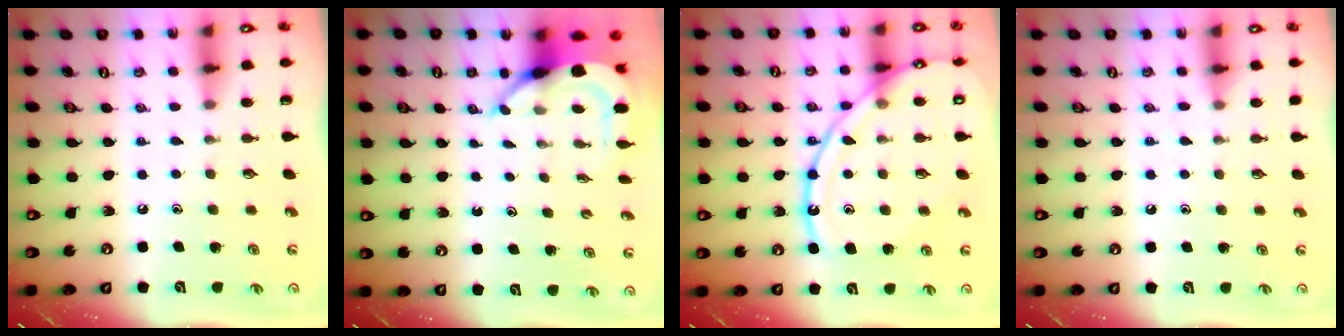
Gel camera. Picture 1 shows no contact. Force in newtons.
{"total": 6.5, "press": 6.4, "slide": 0.9}
{"total": 15.9, "press": 15.8, "slide": 1.5}
{"total": 4.7, "press": 4.7, "slide": 0.7}